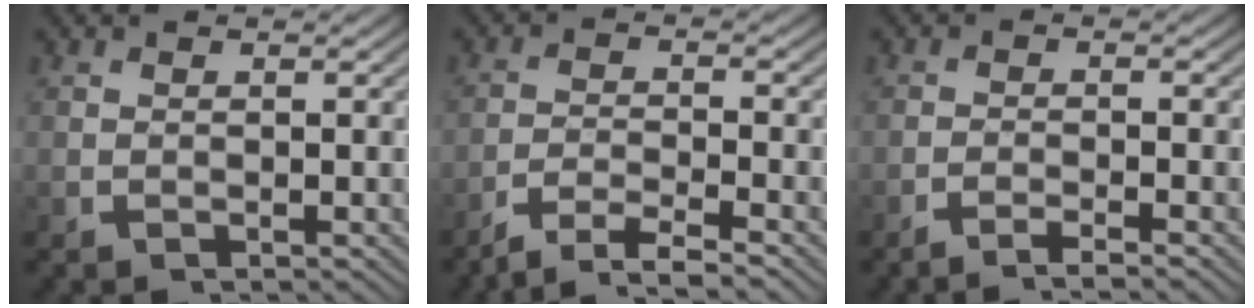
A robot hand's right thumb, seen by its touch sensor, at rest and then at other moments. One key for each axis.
{"total": 4.6, "fx": -3.4, "fy": 1.9, "fz": 2.5, "tx": -0.040, "ty": -0.008, "tz": -0.059}
{"total": 2.0, "fx": -1.7, "fy": 0.2, "fz": 1.0, "tx": -0.016, "ty": -0.002, "tz": -0.037}